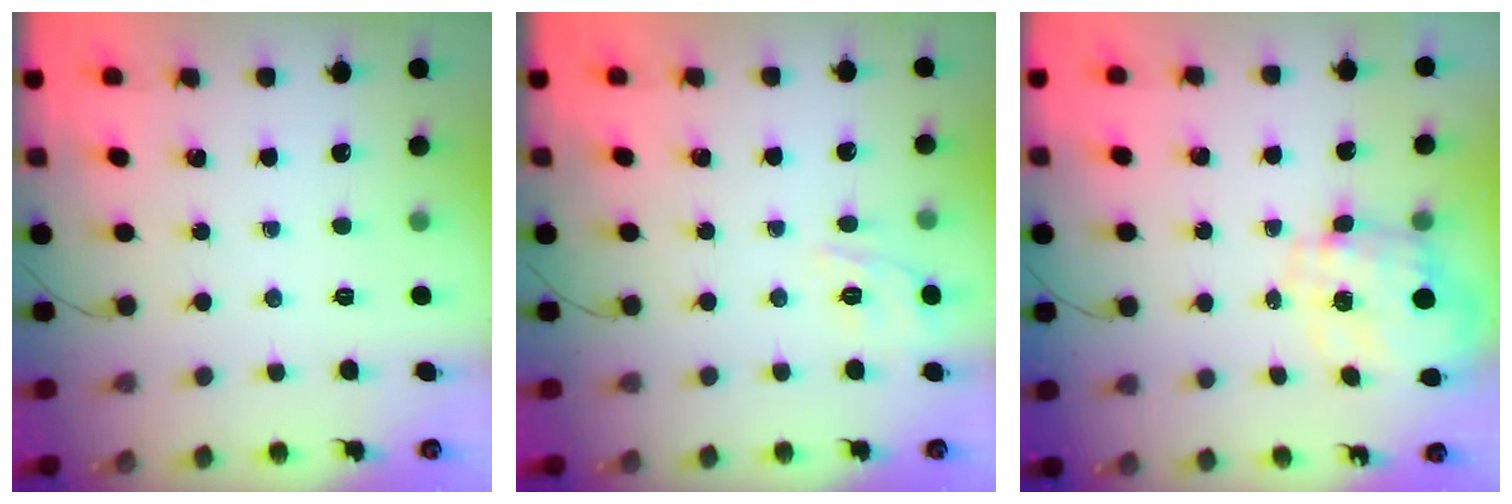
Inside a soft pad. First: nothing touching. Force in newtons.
{"total": 8.4, "press": 8.3, "slide": 1.5}
{"total": 3.7, "press": 3.4, "slide": 1.4}